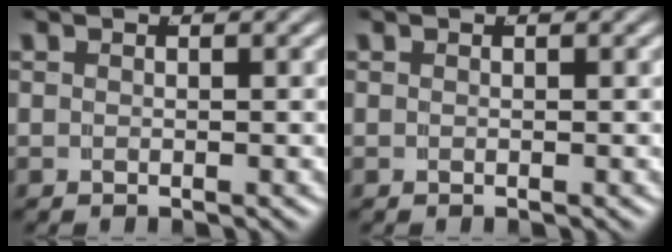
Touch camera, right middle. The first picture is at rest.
{"total": 0.0}